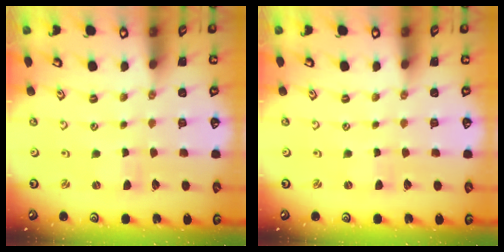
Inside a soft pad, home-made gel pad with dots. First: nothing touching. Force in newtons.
{"total": 0.0}